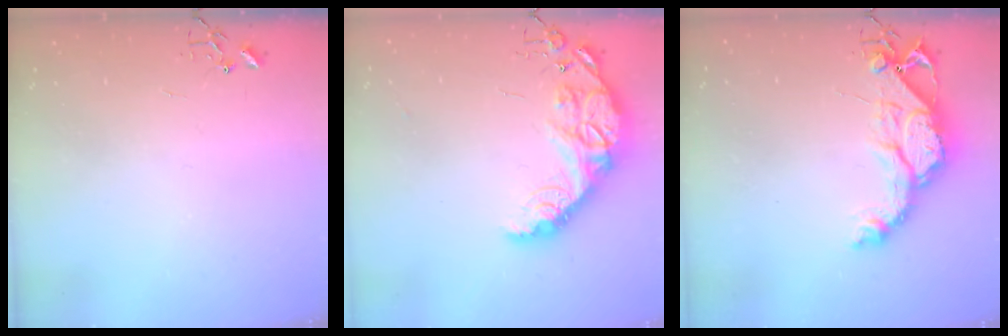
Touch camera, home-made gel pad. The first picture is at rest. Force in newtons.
{"total": 19.4, "press": 19.3, "slide": 1.6}
{"total": 14.0, "press": 13.9, "slide": 1.4}